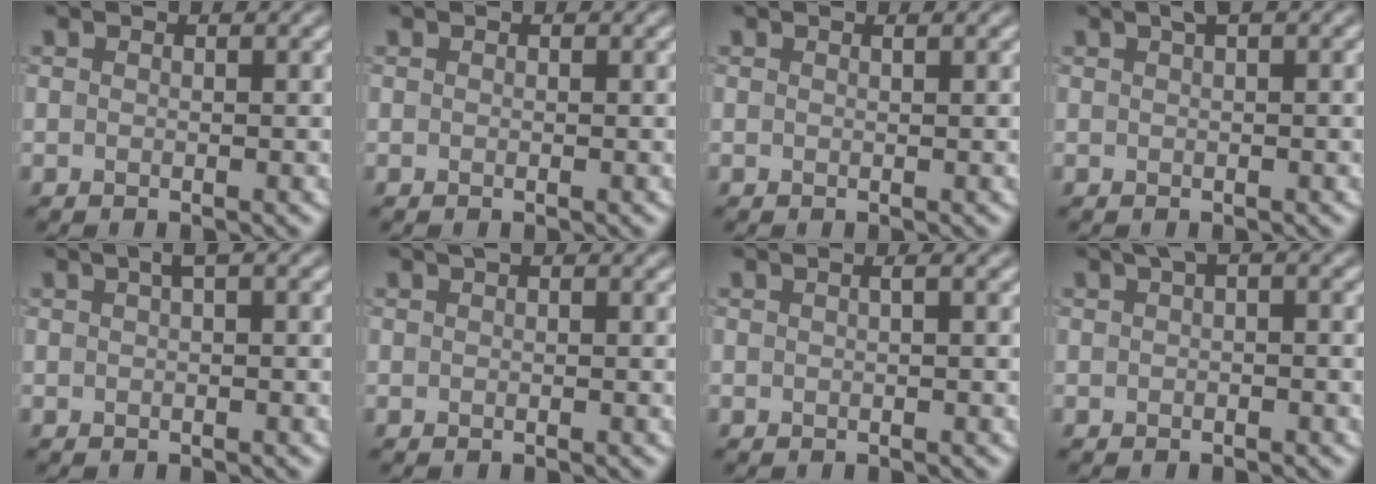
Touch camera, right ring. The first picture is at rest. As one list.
[{"total": 0.0}, {"total": 0.0}, {"total": 1.2, "force": [0.6, 0.4, 1.0], "torque": [-0.015, 0.012, 0.010]}, {"total": 1.3, "force": [0.4, 0.4, 1.2], "torque": [-0.020, 0.013, 0.007]}, {"total": 0.8, "force": [0.4, 0.4, 0.6], "torque": [-0.009, 0.006, 0.001]}, {"total": 0.5, "force": [0.1, 0.0, 0.5], "torque": [-0.012, 0.003, 0.005]}, {"total": 1.6, "force": [0.4, 0.7, 1.3], "torque": [-0.019, 0.014, 0.005]}]